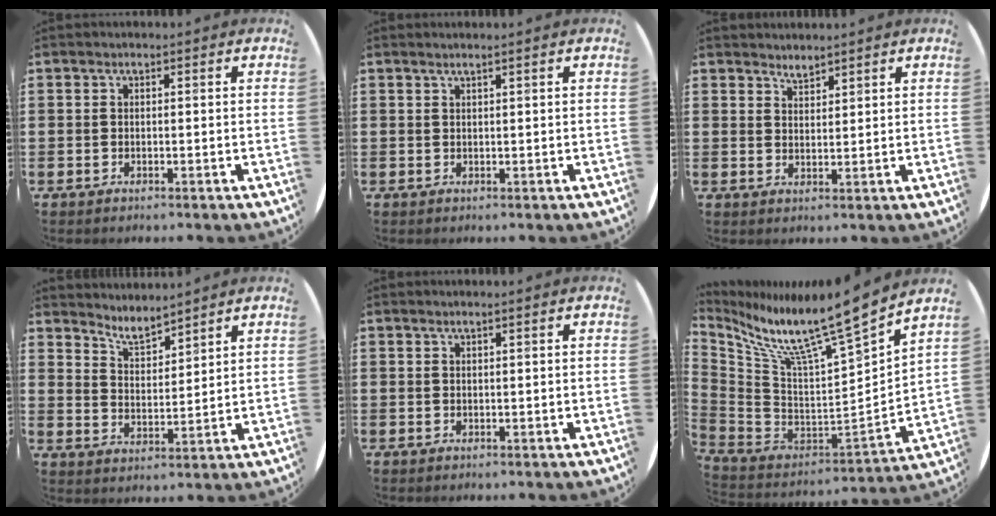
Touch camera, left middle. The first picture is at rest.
{"total": 0.7, "force": [0.5, -0.3, 0.5], "torque": [-0.005, -0.001, 0.008]}
{"total": 2.2, "force": [2.1, 0.2, -0.2], "torque": [0.001, -0.004, 0.041]}
{"total": 4.7, "force": [4.6, 0.5, 0.8], "torque": [-0.028, -0.025, 0.082]}
{"total": 0.5, "force": [0.4, -0.2, 0.3], "torque": [-0.002, 0.000, 0.006]}
{"total": 12.6, "force": [10.3, 0.7, 7.2], "torque": [-0.159, -0.093, 0.168]}